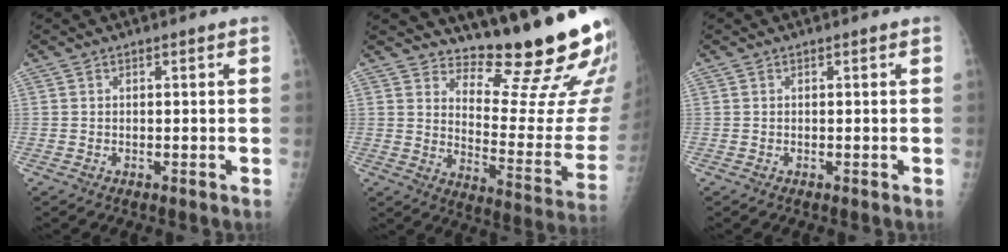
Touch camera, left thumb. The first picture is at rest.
{"total": 19.5, "force": [16.7, 3.0, 9.6], "torque": [-0.099, -0.171, 0.227]}
{"total": 0.0}